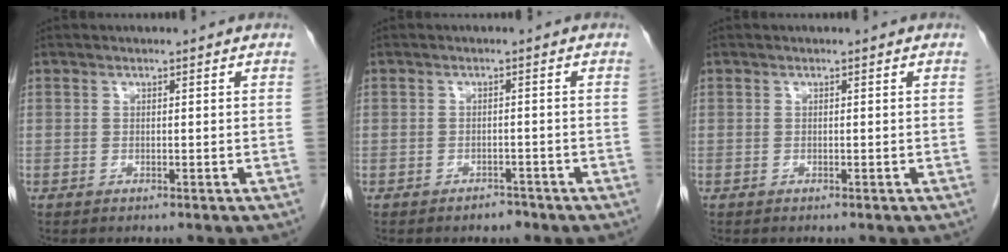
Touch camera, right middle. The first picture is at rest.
{"total": 1.6, "force": [-1.3, 0.8, 0.4], "torque": [-0.008, 0.002, -0.017]}
{"total": 0.0}